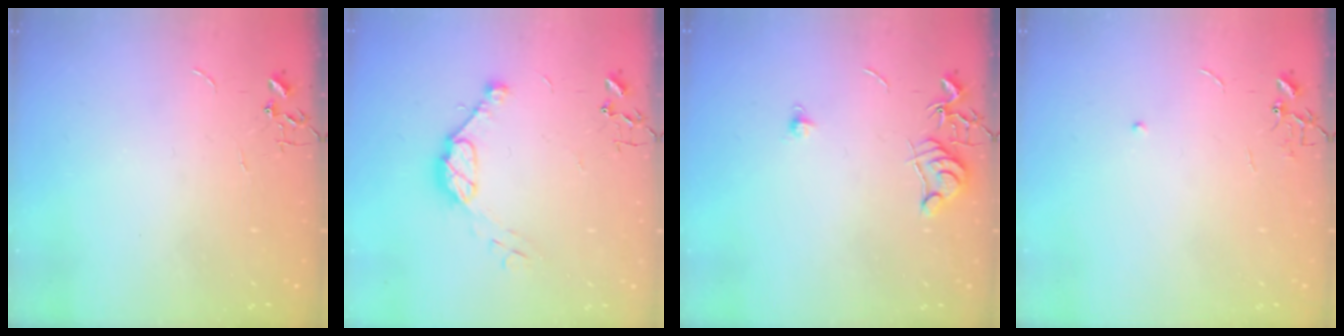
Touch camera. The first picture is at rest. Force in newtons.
{"total": 10.3, "press": 10.2, "slide": 0.8}
{"total": 7.3, "press": 7.3, "slide": 0.7}
{"total": 5.2, "press": 5.2, "slide": 0.6}